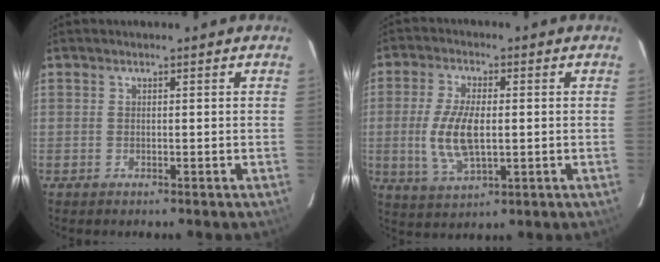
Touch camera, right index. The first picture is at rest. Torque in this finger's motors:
{"motor_torque": [1.52, -0.18, 0.84, 0.21]}